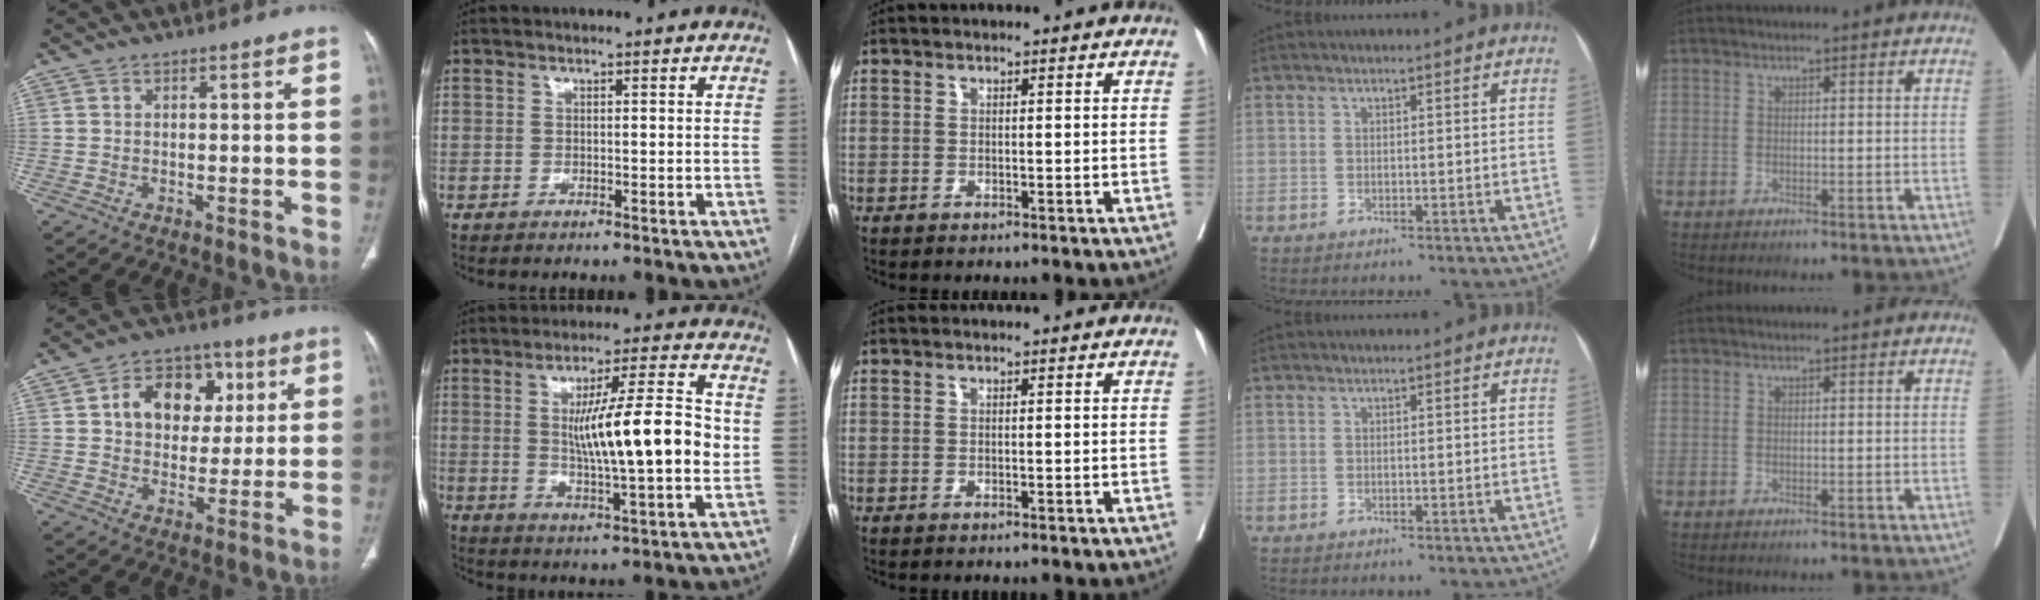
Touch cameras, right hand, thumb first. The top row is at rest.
{"thumb": {"total": 13.4, "force": [3.5, 10.2, 8.0], "torque": [-0.078, 0.007, 0.054]}, "index": {"total": 15.3, "force": [1.3, 1.6, 15.2], "torque": [-0.246, 0.001, 0.018]}}